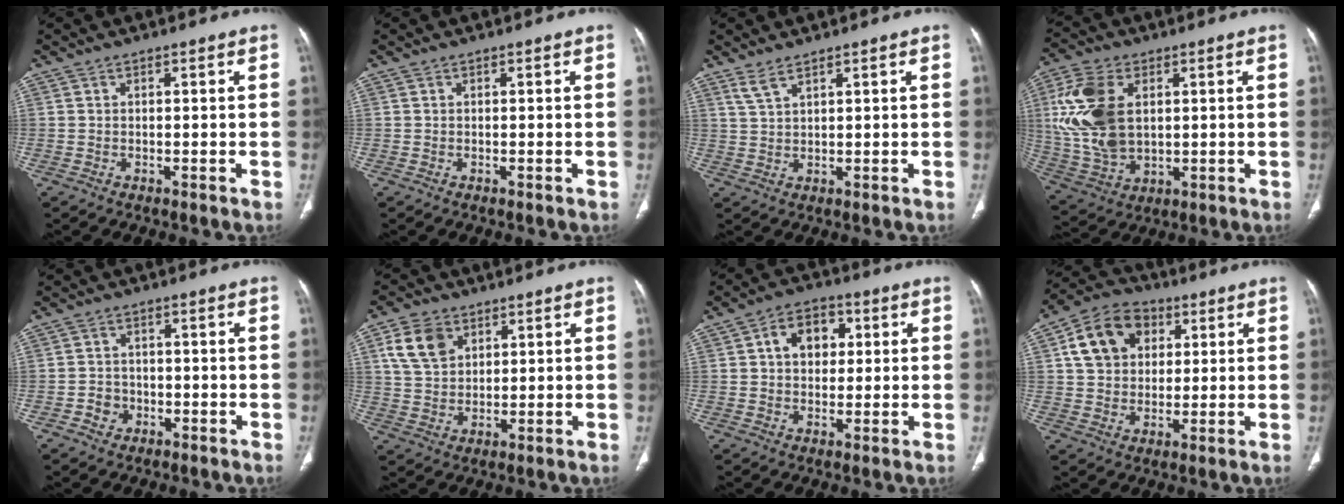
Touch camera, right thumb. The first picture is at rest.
{"total": 0.0}
{"total": 2.8, "force": [2.2, 0.6, 1.6], "torque": [-0.040, -0.005, 0.053]}
{"total": 16.1, "force": [3.1, 10.1, 12.1], "torque": [-0.250, -0.006, 0.069]}
{"total": 3.3, "force": [-1.4, 2.9, 0.9], "torque": [0.002, 0.017, -0.024]}
{"total": 8.5, "force": [3.8, 6.1, 4.7], "torque": [-0.071, -0.008, 0.077]}
{"total": 8.6, "force": [2.1, 6.2, 5.5], "torque": [-0.055, 0.006, 0.027]}
{"total": 12.9, "force": [4.0, 10.0, 7.1], "torque": [-0.104, 0.005, 0.062]}